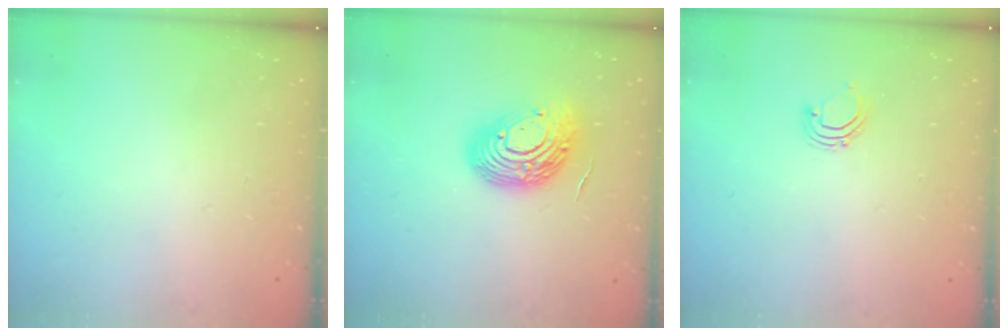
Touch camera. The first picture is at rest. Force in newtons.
{"total": 15.3, "press": 15.3, "slide": 0.9}
{"total": 3.4, "press": 3.3, "slide": 0.8}